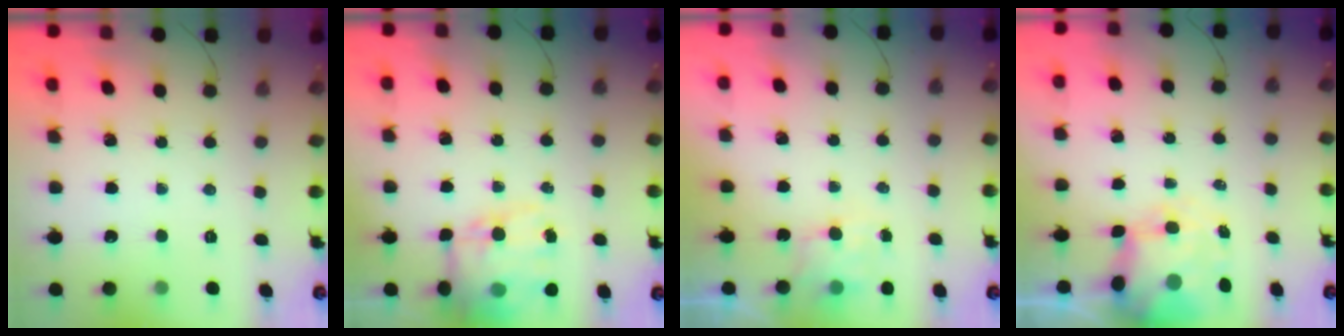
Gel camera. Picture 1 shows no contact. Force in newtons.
{"total": 14.8, "press": 14.4, "slide": 3.4}
{"total": 4.3, "press": 4.3, "slide": 0.7}
{"total": 7.6, "press": 7.3, "slide": 2.2}